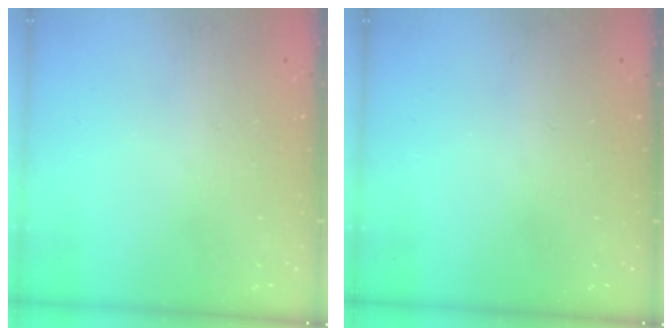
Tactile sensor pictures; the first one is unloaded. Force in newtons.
{"total": 0.0}